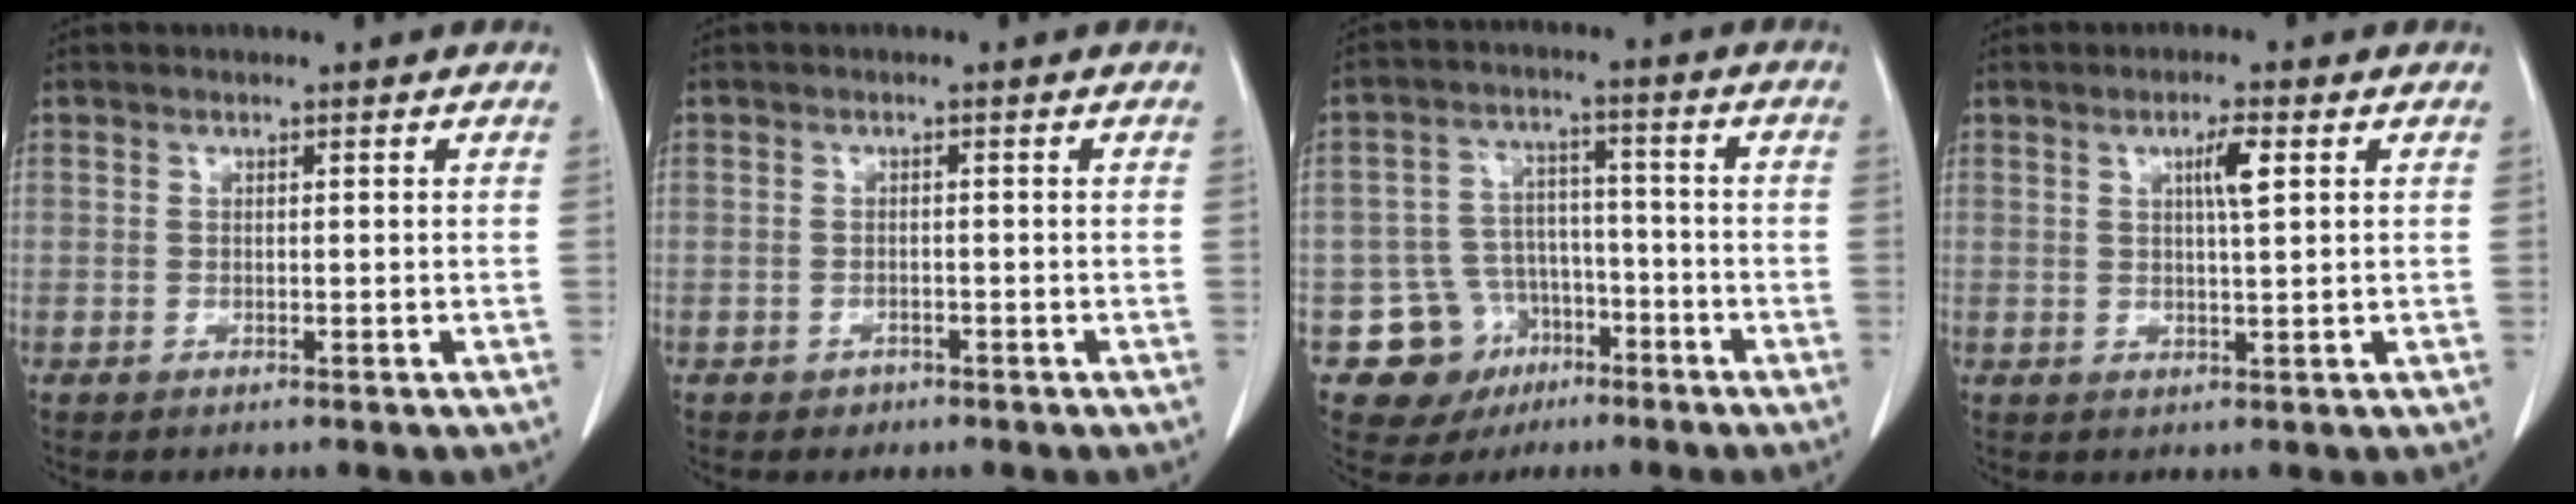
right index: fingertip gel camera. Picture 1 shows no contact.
{"total": 1.2, "force": [-0.8, 0.9, 0.2], "torque": [-0.008, 0.002, -0.008]}
{"total": 9.8, "force": [-4.6, 8.5, 1.7], "torque": [-0.030, 0.033, -0.056]}
{"total": 3.5, "force": [1.3, 0.2, 3.3], "torque": [-0.055, 0.000, 0.020]}